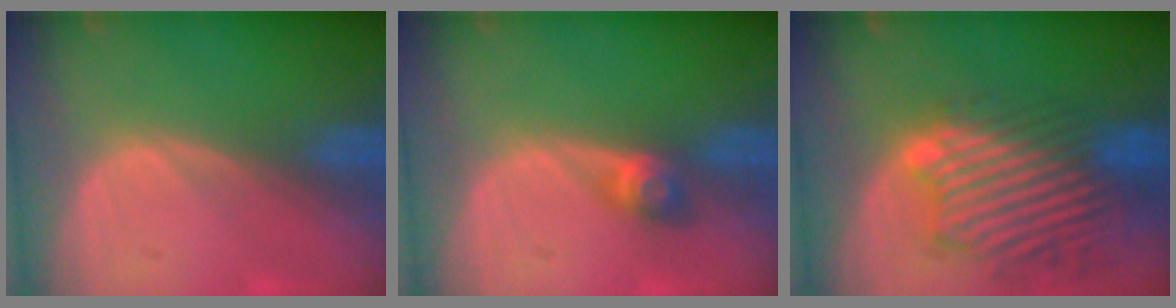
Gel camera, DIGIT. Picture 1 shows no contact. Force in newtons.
{"total": 3.0, "press": 2.6, "slide": 1.5}
{"total": 11.5, "press": 10.5, "slide": 4.6}